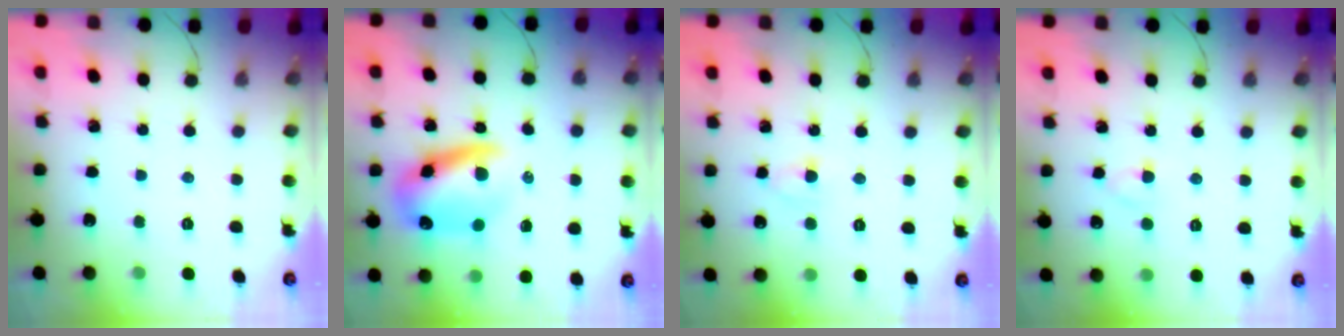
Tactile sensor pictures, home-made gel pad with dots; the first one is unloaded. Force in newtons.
{"total": 12.9, "press": 12.5, "slide": 3.2}
{"total": 3.0, "press": 2.8, "slide": 1.0}
{"total": 2.5, "press": 2.3, "slide": 1.0}